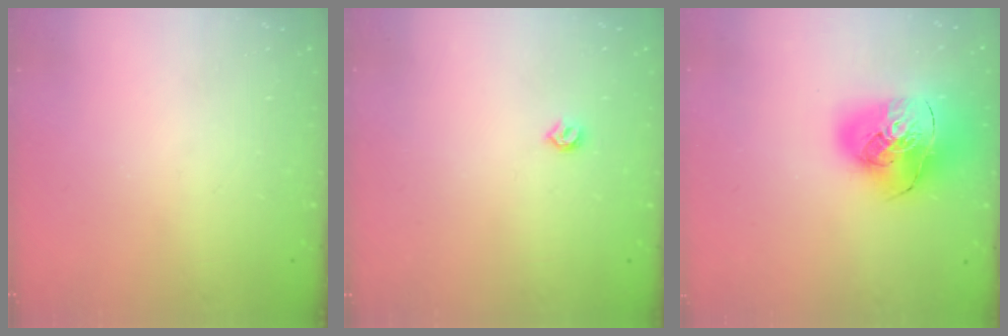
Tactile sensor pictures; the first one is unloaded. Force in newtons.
{"total": 4.0, "press": 3.9, "slide": 0.8}
{"total": 20.4, "press": 20.2, "slide": 2.5}